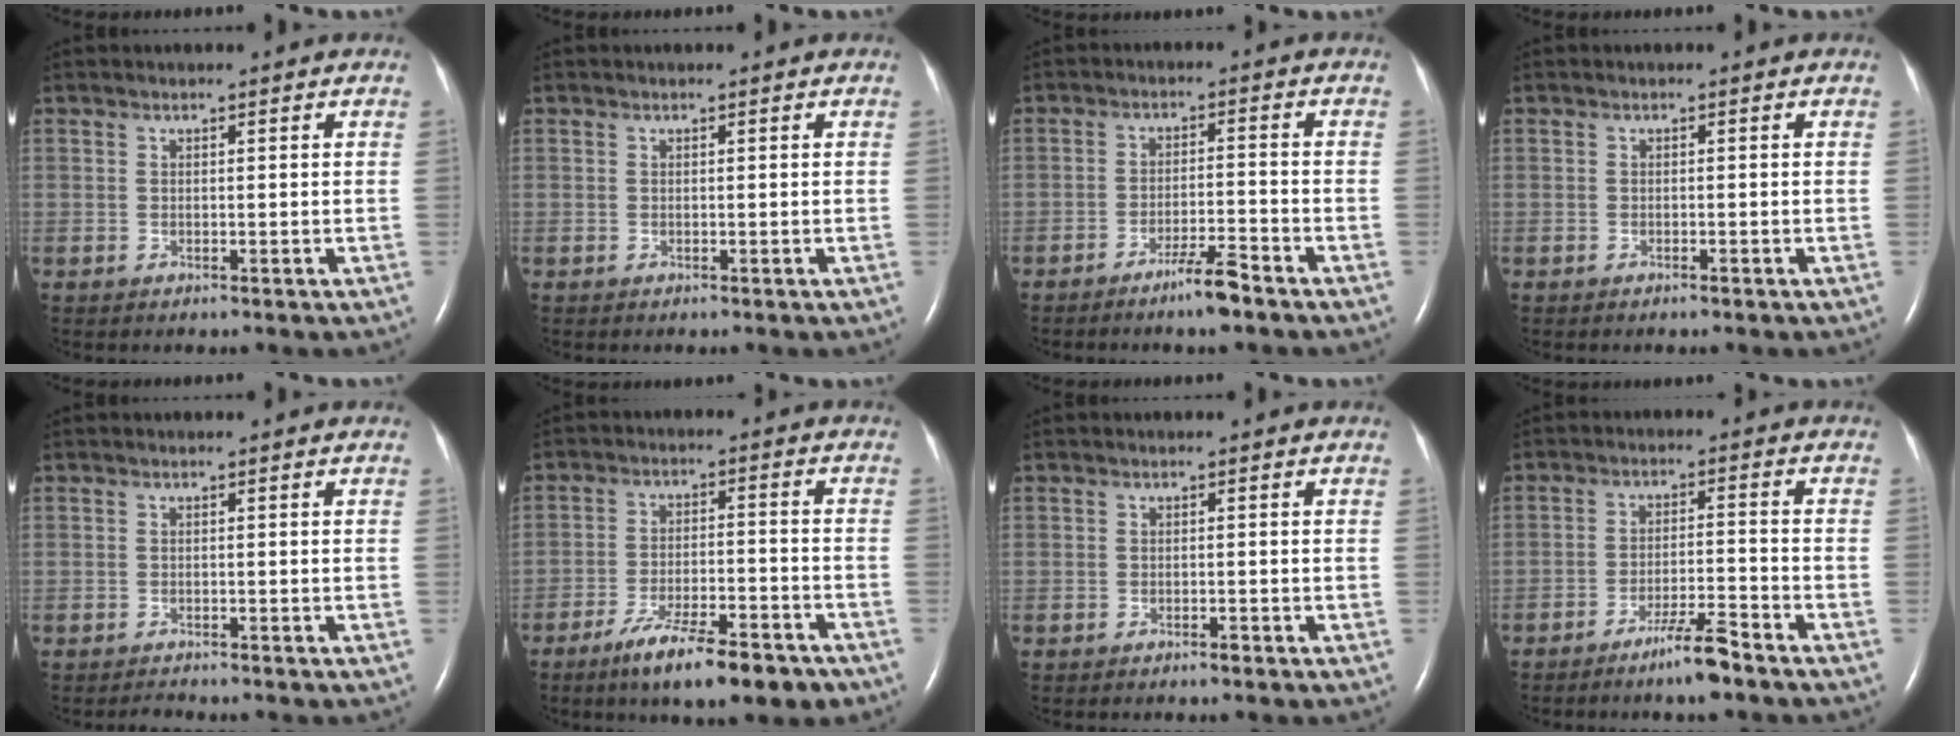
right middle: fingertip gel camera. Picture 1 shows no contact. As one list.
[{"total": 0.0}, {"total": 4.9, "force": [-3.7, 0.0, 3.1], "torque": [-0.059, -0.006, -0.069]}, {"total": 0.5, "force": [-0.4, 0.0, 0.3], "torque": [-0.009, -0.001, -0.006]}, {"total": 0.8, "force": [-0.8, 0.0, 0.0], "torque": [-0.005, -0.005, -0.011]}, {"total": 12.1, "force": [-8.5, 2.7, 8.2], "torque": [-0.131, -0.014, -0.134]}, {"total": 2.2, "force": [-1.6, 0.7, 1.3], "torque": [-0.019, 0.002, -0.024]}, {"total": 5.7, "force": [-4.5, 0.0, 3.6], "torque": [-0.067, -0.009, -0.083]}]